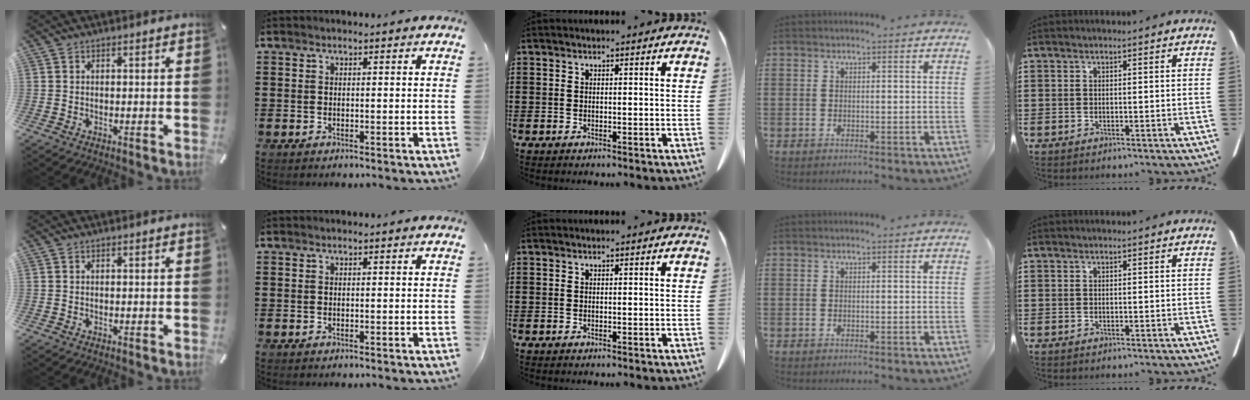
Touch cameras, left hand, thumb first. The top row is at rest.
{}